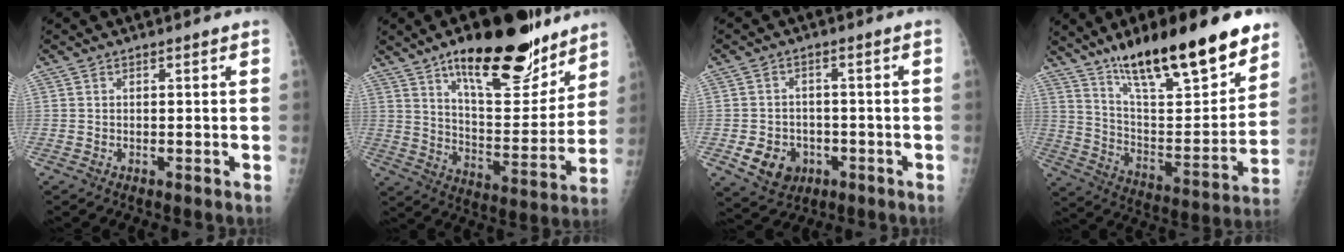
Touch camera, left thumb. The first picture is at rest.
{"total": 23.1, "force": [15.3, 8.6, 15.1], "torque": [-0.174, -0.076, 0.238]}
{"total": 7.3, "force": [-2.4, 6.0, 3.2], "torque": [-0.035, 0.013, -0.029]}
{"total": 26.4, "force": [18.0, 7.1, 18.0], "torque": [-0.250, -0.068, 0.296]}